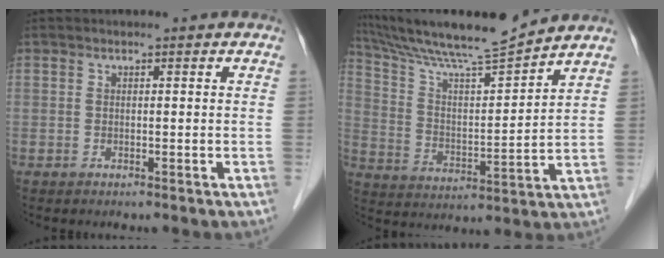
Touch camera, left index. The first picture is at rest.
{"total": 13.7, "force": [12.6, -0.9, 5.3], "torque": [-0.105, 0.002, 0.224]}